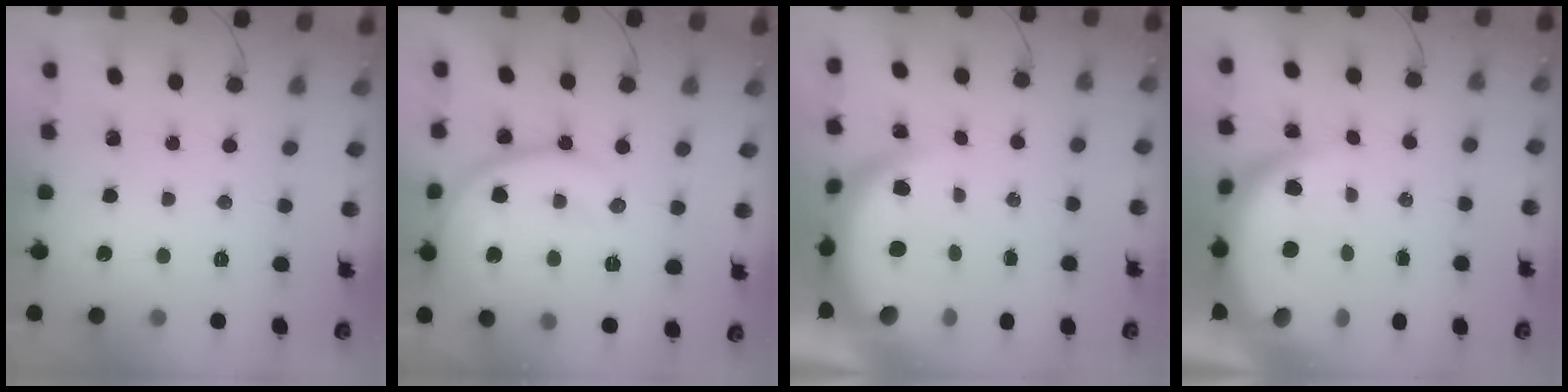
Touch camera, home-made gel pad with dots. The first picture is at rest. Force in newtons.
{"total": 13.4, "press": 13.3, "slide": 0.9}
{"total": 6.9, "press": 6.9, "slide": 0.9}
{"total": 9.2, "press": 9.1, "slide": 1.3}